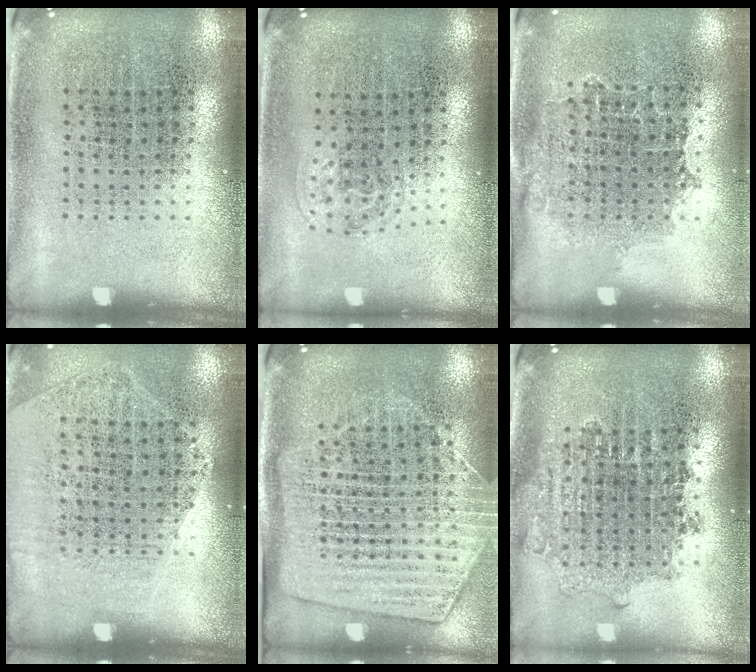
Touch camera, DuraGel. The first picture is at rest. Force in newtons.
{"total": 1.1, "press": 0.7, "slide": 0.8}
{"total": 1.0, "press": 0.9, "slide": 0.5}
{"total": 1.2, "press": 1.0, "slide": 0.7}
{"total": 1.8, "press": 1.5, "slide": 1.1}
{"total": 1.7, "press": 1.4, "slide": 1.0}